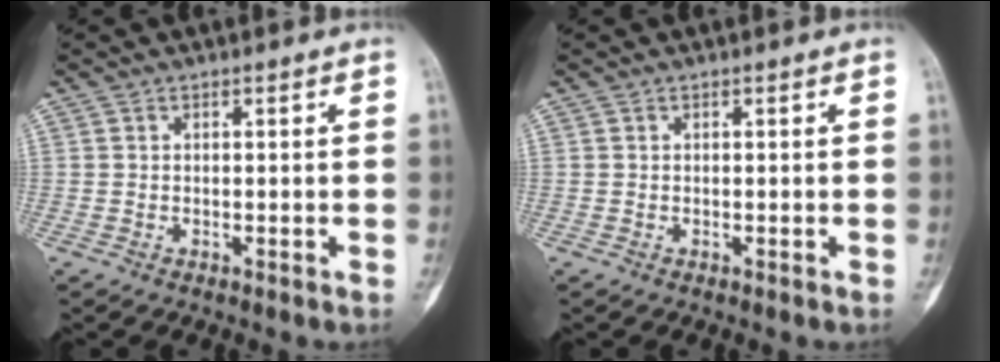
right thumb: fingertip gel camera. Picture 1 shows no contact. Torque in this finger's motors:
{"motor_torque": [0.04, 0.04, 0.10, 0.02, 0.03]}